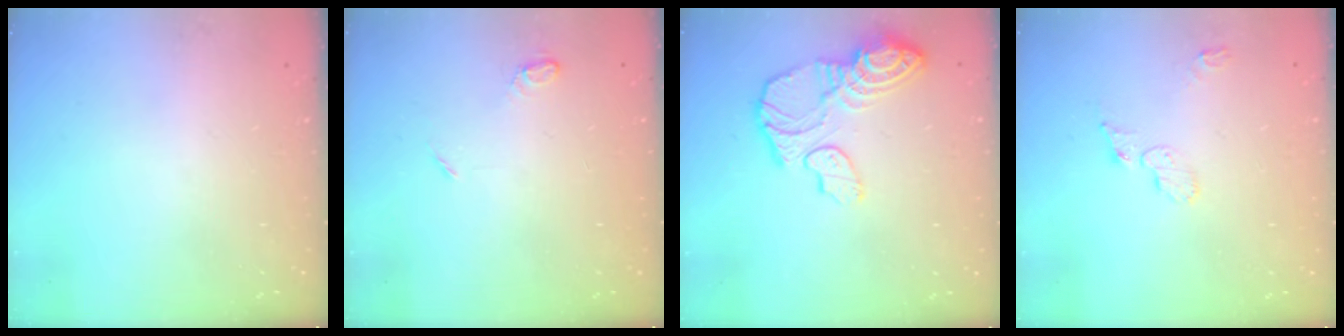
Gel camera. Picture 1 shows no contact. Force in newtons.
{"total": 4.3, "press": 4.2, "slide": 0.5}
{"total": 14.3, "press": 14.3, "slide": 1.0}
{"total": 5.4, "press": 5.4, "slide": 0.2}